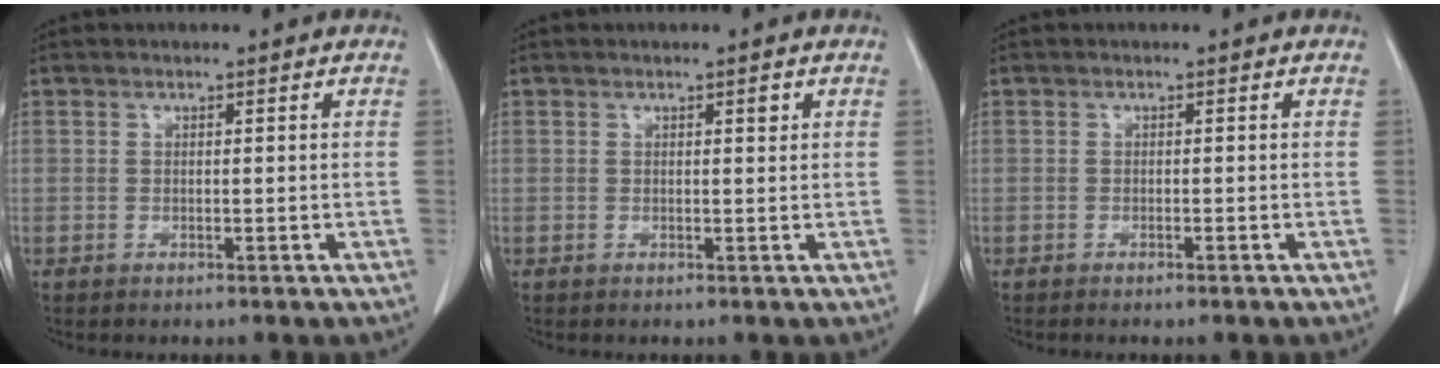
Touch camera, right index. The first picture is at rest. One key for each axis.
{"total": 1.0, "fx": 0.5, "fy": 0.3, "fz": 0.8, "tx": -0.009, "ty": 0.001, "tz": 0.005}
{"total": 0.8, "fx": -0.7, "fy": 0.0, "fz": 0.5, "tx": -0.011, "ty": -0.001, "tz": -0.008}